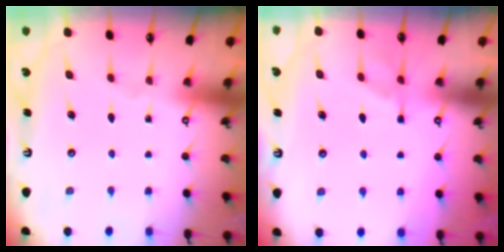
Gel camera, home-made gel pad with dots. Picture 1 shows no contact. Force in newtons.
{"total": 0.9, "press": 0.1, "slide": 0.9}